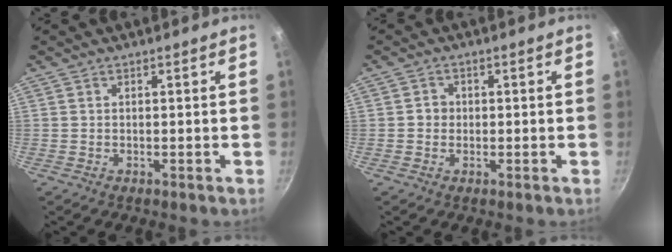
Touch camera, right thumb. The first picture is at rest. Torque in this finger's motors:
{"motor_torque": [0.11, 0.93, 0.51, -0.41, -0.03]}